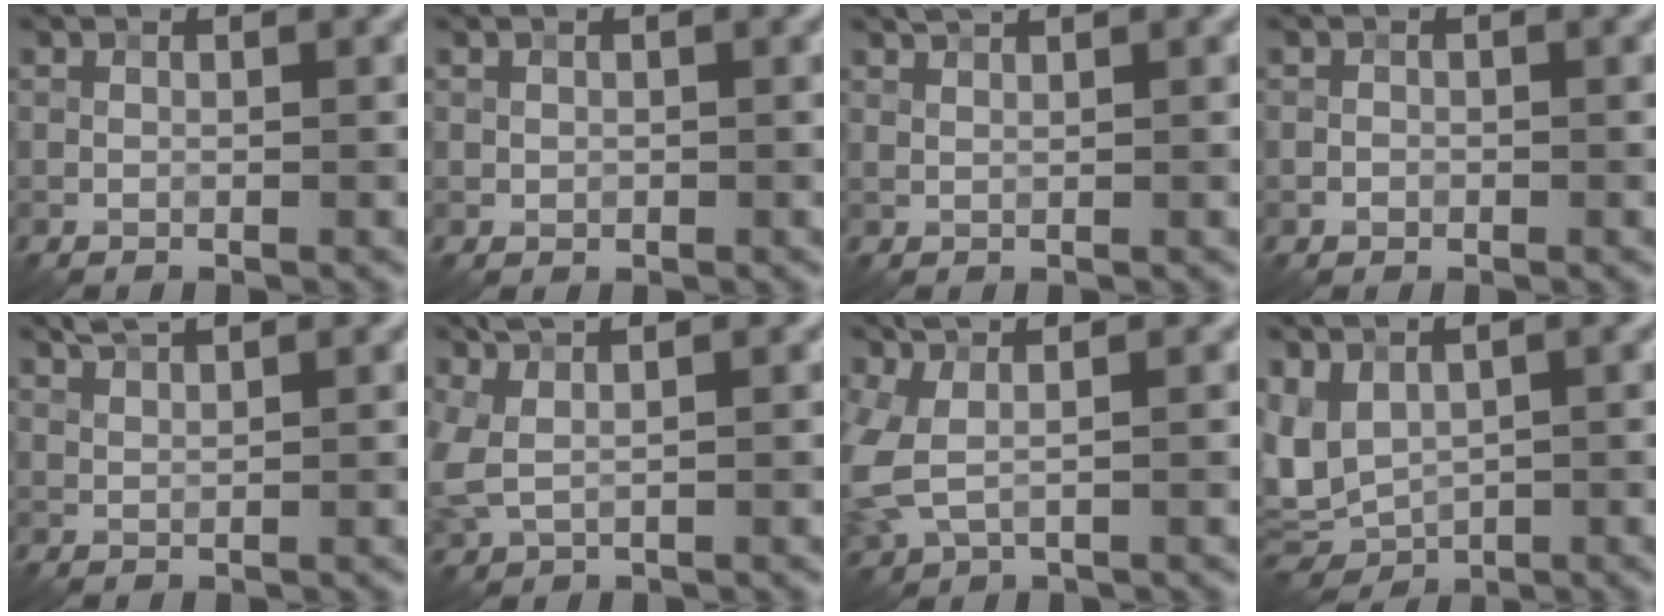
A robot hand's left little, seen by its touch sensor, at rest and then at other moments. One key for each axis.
{"total": 0.5, "fx": 0.0, "fy": 0.5, "fz": 0.1, "tx": 0.004, "ty": -0.003, "tz": 0.000}
{"total": 1.1, "fx": 1.0, "fy": 0.0, "fz": 0.5, "tx": -0.014, "ty": 0.000, "tz": 0.016}
{"total": 0.6, "fx": -0.3, "fy": 0.5, "fz": 0.1, "tx": 0.002, "ty": -0.002, "tz": -0.005}
{"total": 1.8, "fx": 1.5, "fy": 0.0, "fz": 0.9, "tx": -0.025, "ty": 0.003, "tz": 0.032}
{"total": 2.9, "fx": 1.5, "fy": 1.1, "fz": 2.3, "tx": -0.066, "ty": 0.004, "tz": 0.035}
{"total": 4.1, "fx": 0.7, "fy": 2.0, "fz": 3.5, "tx": -0.104, "ty": 0.000, "tz": 0.013}
{"total": 5.6, "fx": -0.3, "fy": 3.7, "fz": 4.1, "tx": -0.098, "ty": 0.000, "tz": -0.003}